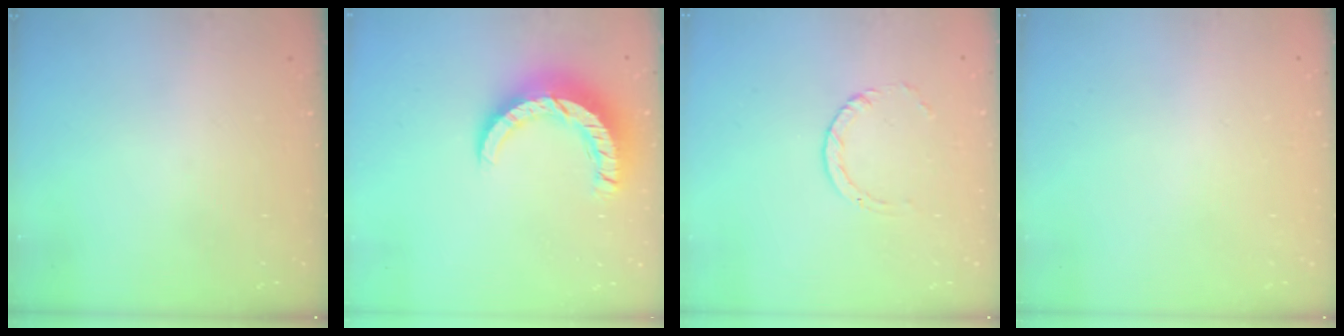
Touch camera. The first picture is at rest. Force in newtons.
{"total": 10.3, "press": 10.2, "slide": 0.7}
{"total": 1.0, "press": 1.0, "slide": 0.1}
{"total": 2.6, "press": 2.6, "slide": 0.2}